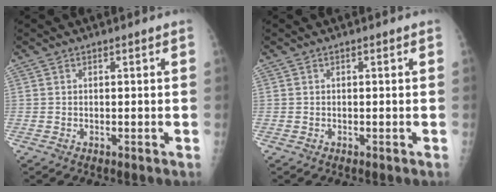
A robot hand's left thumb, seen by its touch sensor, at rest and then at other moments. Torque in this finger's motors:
{"motor_torque": [0.01, 0.00, -0.12, -0.12, 0.00]}